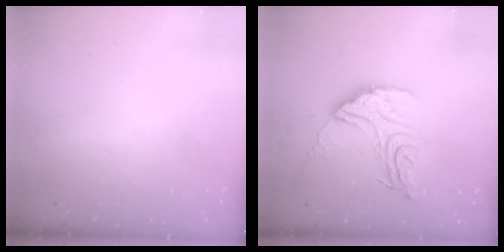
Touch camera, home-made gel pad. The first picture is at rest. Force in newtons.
{"total": 14.8, "press": 14.7, "slide": 1.2}